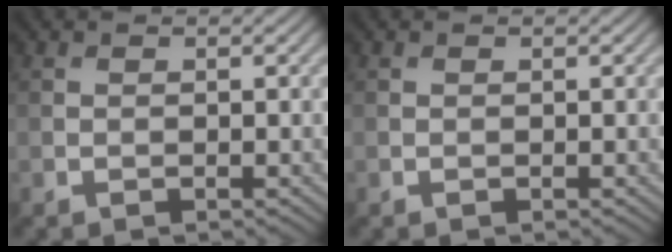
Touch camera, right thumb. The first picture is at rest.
{"total": 0.0}